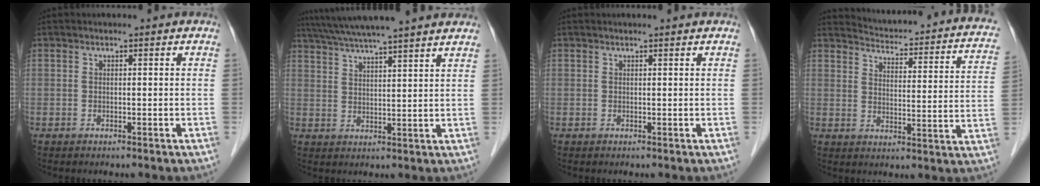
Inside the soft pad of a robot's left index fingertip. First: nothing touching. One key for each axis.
{"total": 17.5, "fx": 15.3, "fy": 0.2, "fz": 8.5, "tx": -0.148, "ty": 0.036, "tz": 0.215}
{"total": 1.3, "fx": 1.2, "fy": -0.1, "fz": 0.4, "tx": -0.007, "ty": 0.006, "tz": 0.018}
{"total": 19.0, "fx": 16.7, "fy": 3.8, "fz": 8.2, "tx": -0.101, "ty": -0.033, "tz": 0.186}